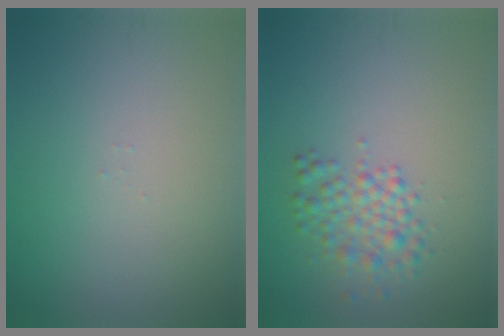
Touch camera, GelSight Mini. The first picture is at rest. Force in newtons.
{"total": 2.9, "press": 2.9, "slide": 0.0}